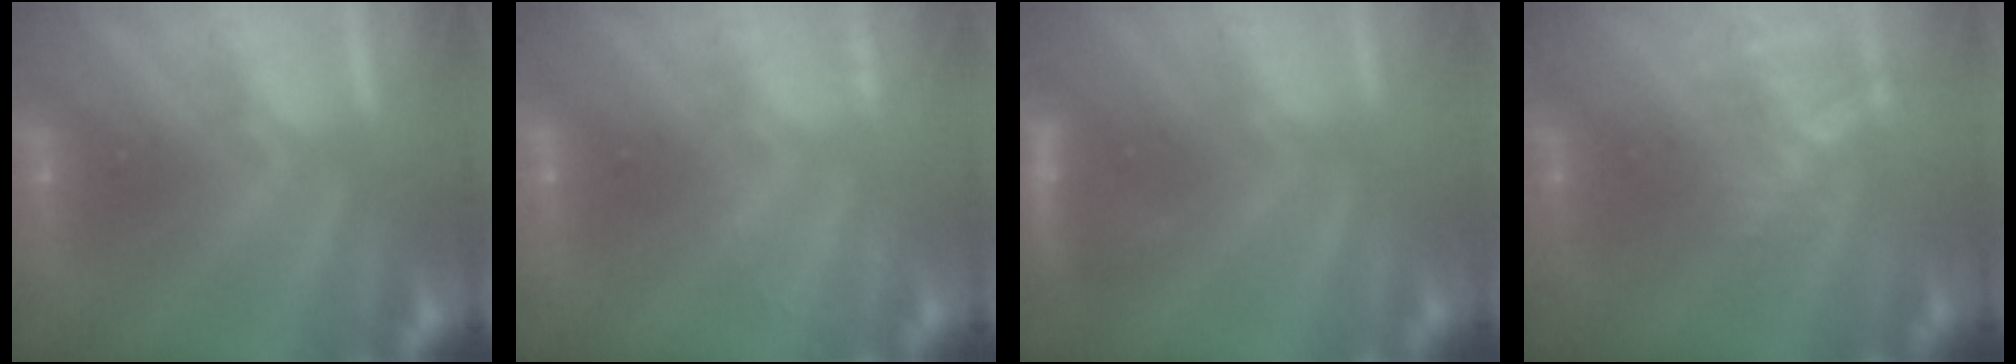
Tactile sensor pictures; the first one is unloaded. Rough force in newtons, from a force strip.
{"total": 2.0}
{"total": 2.9}
{"total": 4.5}